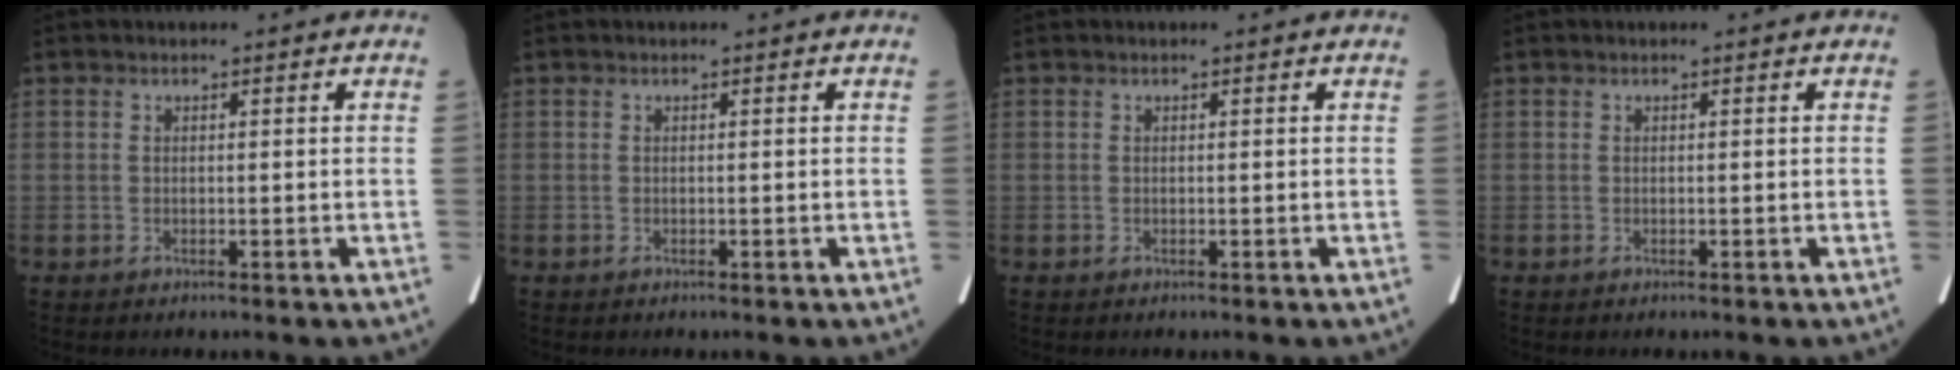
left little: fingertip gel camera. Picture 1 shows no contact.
{"total": 0.0}
{"total": 0.0}
{"total": 0.0}